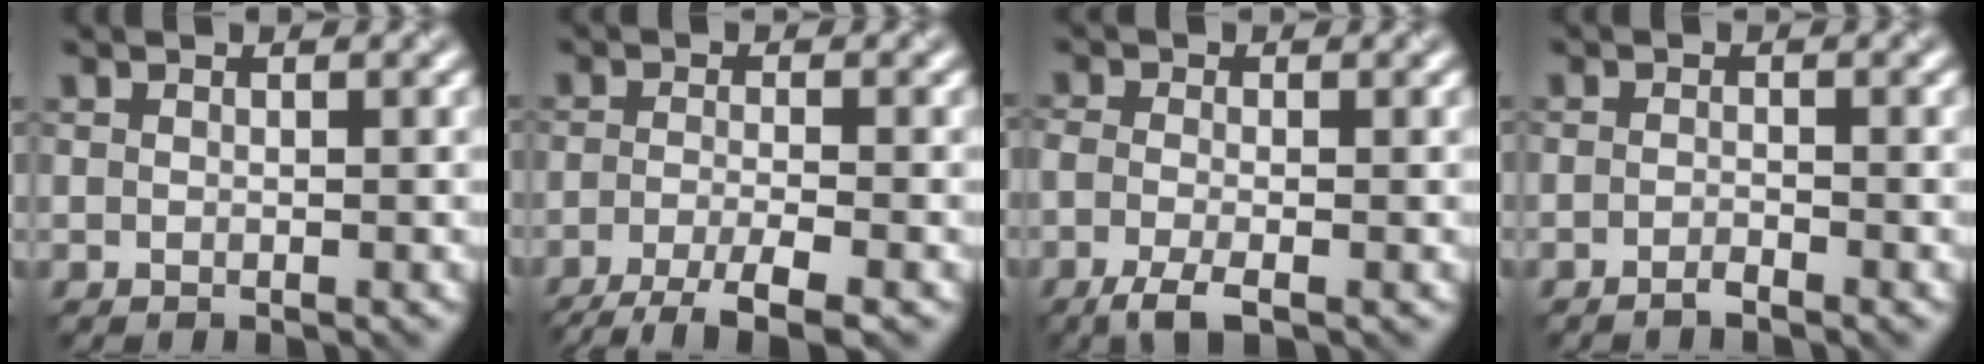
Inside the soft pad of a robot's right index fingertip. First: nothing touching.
{"total": 5.2, "force": [-3.5, 1.1, 3.8], "torque": [-0.059, -0.006, -0.068]}
{"total": 2.9, "force": [-1.7, 1.0, 2.2], "torque": [-0.051, -0.005, -0.043]}
{"total": 1.0, "force": [-0.8, 0.1, 0.5], "torque": [-0.009, 0.002, -0.016]}